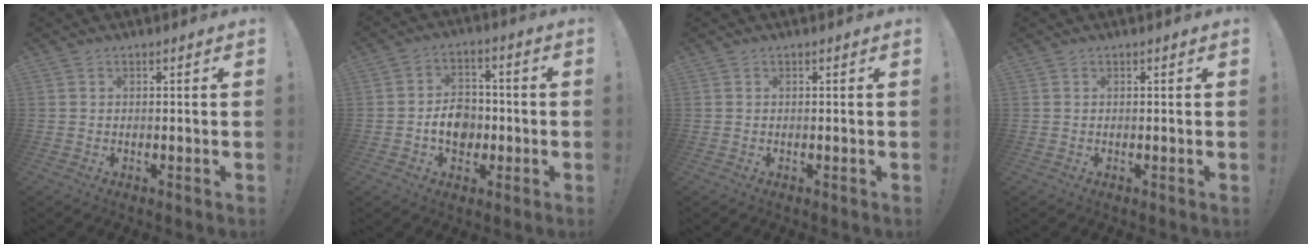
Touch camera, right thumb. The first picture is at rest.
{"total": 9.2, "force": [-2.0, 7.4, 5.1], "torque": [-0.082, 0.008, -0.036]}
{"total": 0.0}
{"total": 0.0}